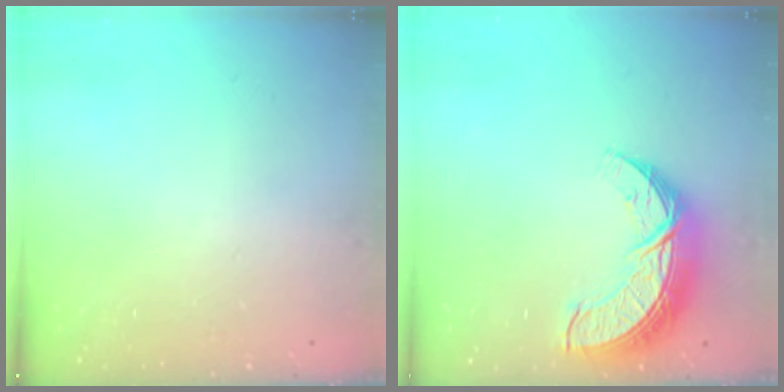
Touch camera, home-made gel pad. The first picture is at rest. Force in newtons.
{"total": 11.4, "press": 11.4, "slide": 0.8}